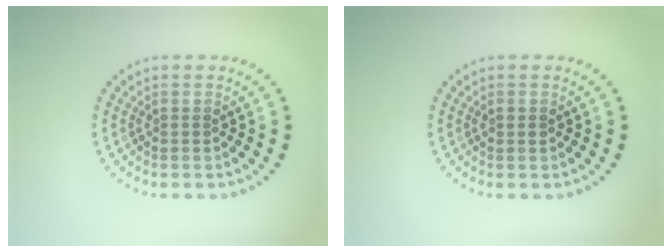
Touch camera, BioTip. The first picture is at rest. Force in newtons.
{"total": 0.8, "press": 0.8, "slide": 0.3}